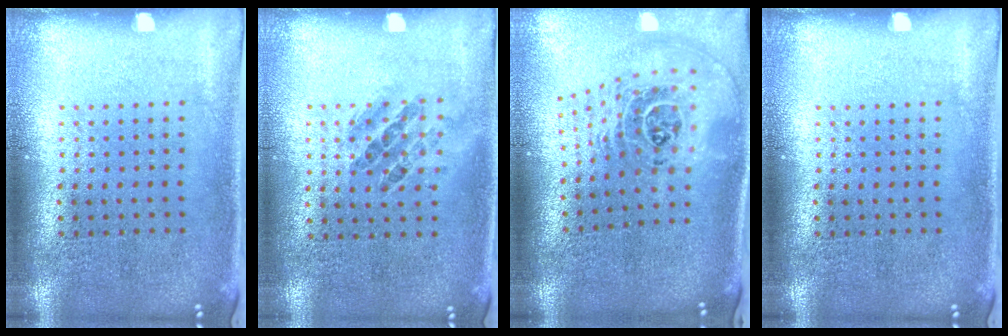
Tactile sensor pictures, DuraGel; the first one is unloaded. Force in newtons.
{"total": 0.9, "press": 0.8, "slide": 0.5}
{"total": 2.6, "press": 1.9, "slide": 1.8}
{"total": 0.0}